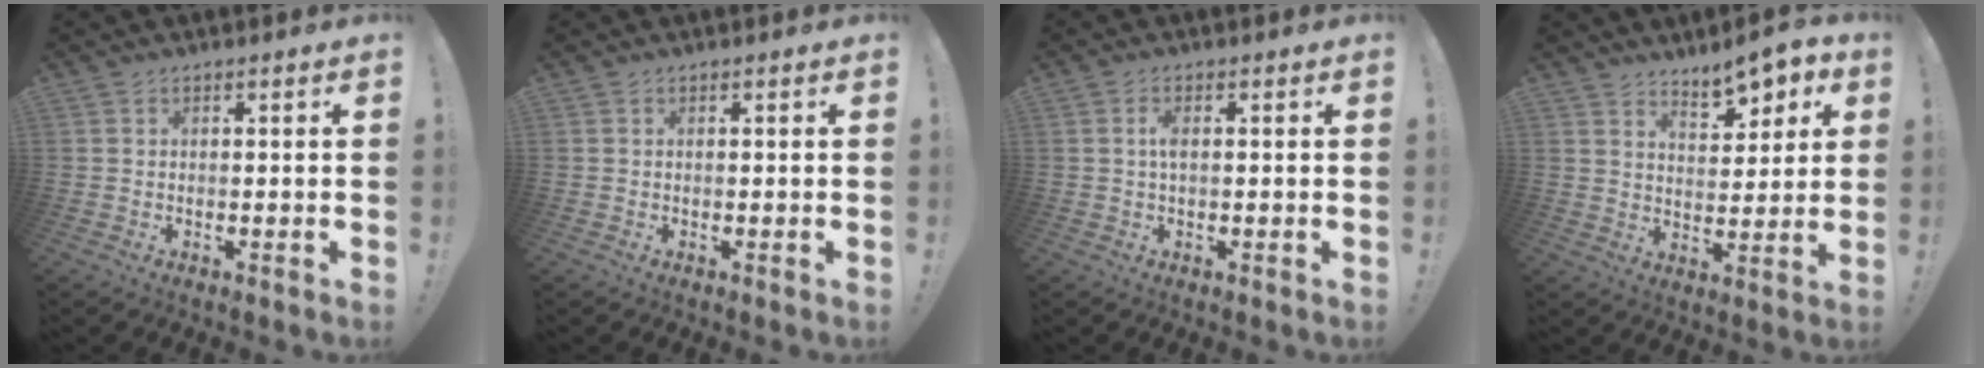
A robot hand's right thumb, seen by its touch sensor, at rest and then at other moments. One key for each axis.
{"total": 0.0}
{"total": 2.5, "fx": 0.0, "fy": 0.8, "fz": 2.3, "tx": -0.037, "ty": 0.002, "tz": -0.003}
{"total": 8.7, "fx": 6.4, "fy": 3.5, "fz": 4.7, "tx": -0.047, "ty": -0.054, "tz": 0.113}